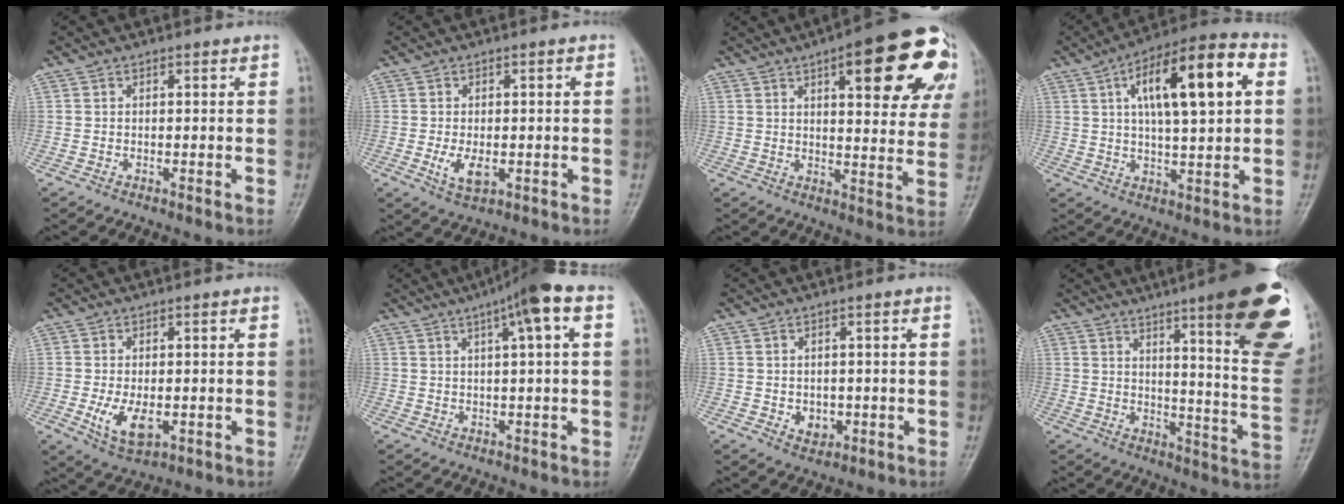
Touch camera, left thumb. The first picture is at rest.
{"total": 5.1, "force": [-1.1, 2.6, 4.3], "torque": [-0.077, 0.001, -0.015]}
{"total": 22.4, "force": [9.5, 7.4, 18.9], "torque": [-0.214, -0.010, 0.119]}
{"total": 17.5, "force": [4.7, 5.9, 15.8], "torque": [-0.240, 0.019, 0.066]}
{"total": 7.4, "force": [-1.7, 3.8, 6.1], "torque": [-0.107, -0.003, -0.021]}
{"total": 8.9, "force": [3.6, 1.1, 8.1], "torque": [-0.131, 0.024, 0.049]}
{"total": 4.5, "force": [-1.0, 3.4, 2.7], "torque": [-0.024, 0.008, -0.004]}
{"total": 24.4, "force": [13.3, 4.2, 20.1], "torque": [-0.228, -0.063, 0.175]}